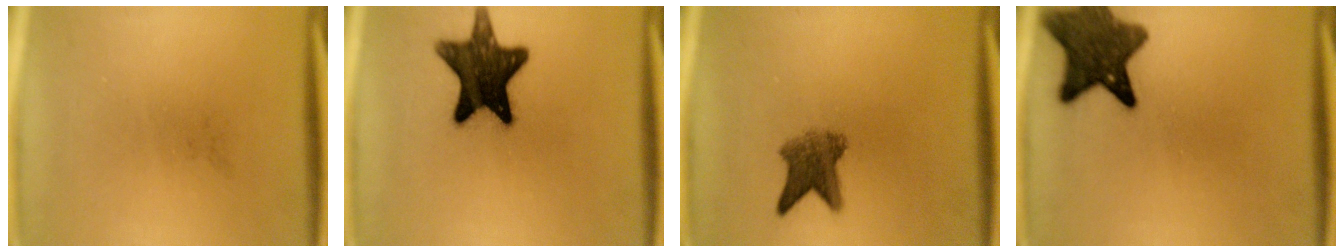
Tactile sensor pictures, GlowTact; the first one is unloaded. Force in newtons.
{"total": 14.0}
{"total": 5.2}
{"total": 10.5}